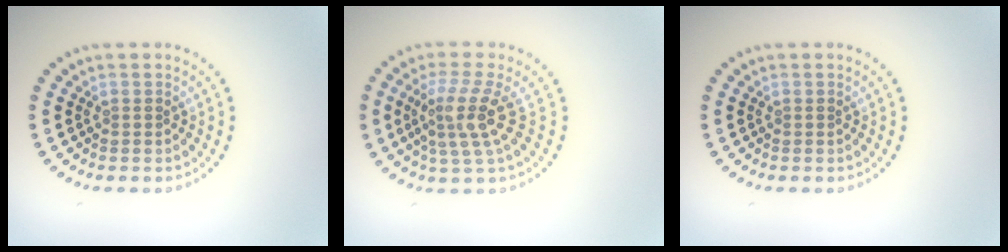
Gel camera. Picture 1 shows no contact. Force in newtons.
{"total": 4.0, "press": 2.9, "slide": 2.8}
{"total": 0.0}